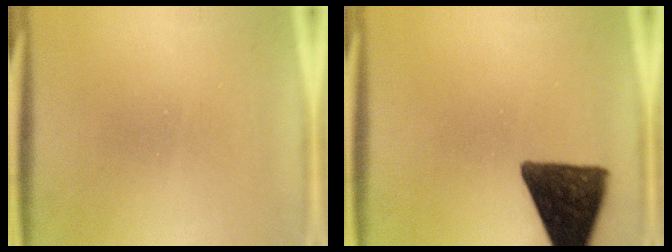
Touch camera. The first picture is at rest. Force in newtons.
{"total": 12.3}